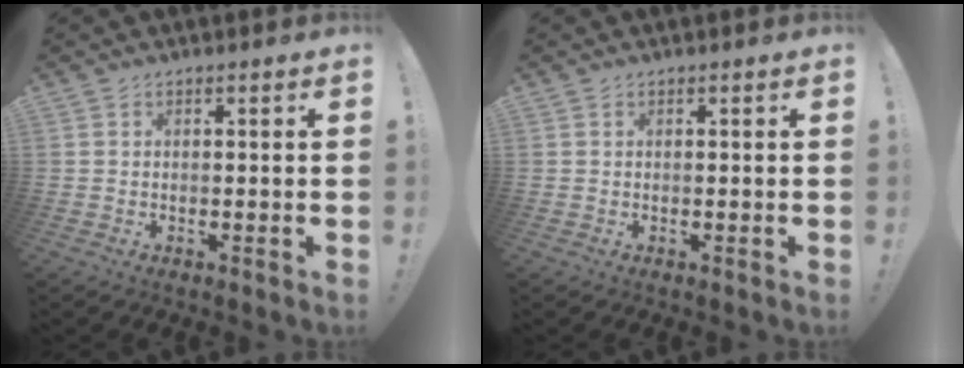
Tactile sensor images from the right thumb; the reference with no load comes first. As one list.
[{"total": 0.0}]